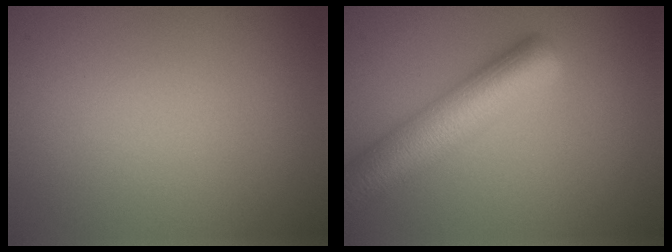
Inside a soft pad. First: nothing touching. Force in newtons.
{"total": 7.5, "press": 7.5, "slide": 0.4}